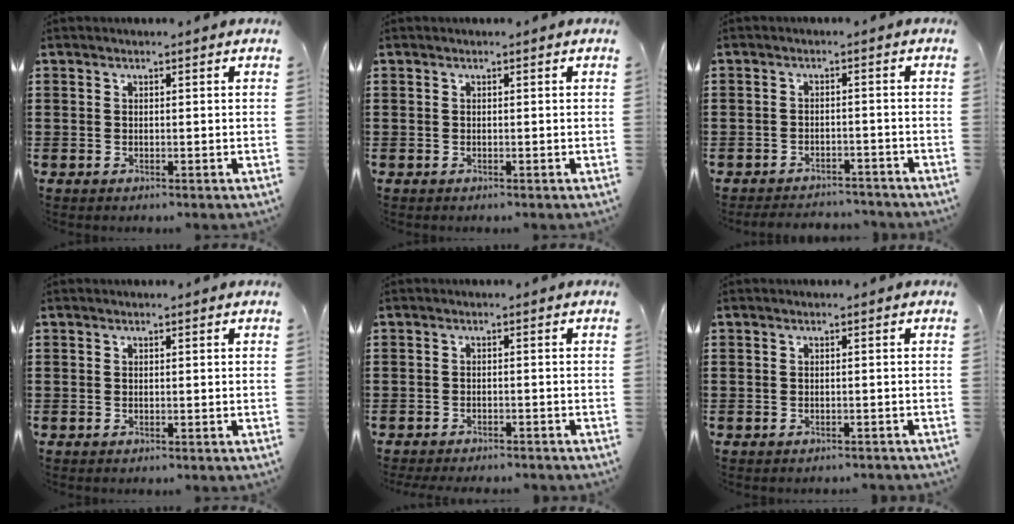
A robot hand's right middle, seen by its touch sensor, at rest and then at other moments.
{"total": 0.0}
{"total": 2.8, "force": [-2.8, 0.2, -0.1], "torque": [-0.006, -0.001, -0.060]}
{"total": 0.0}
{"total": 1.6, "force": [-1.6, 0.0, 0.1], "torque": [-0.006, -0.001, -0.032]}
{"total": 0.6, "force": [-0.6, 0.0, 0.1], "torque": [-0.004, -0.003, -0.011]}